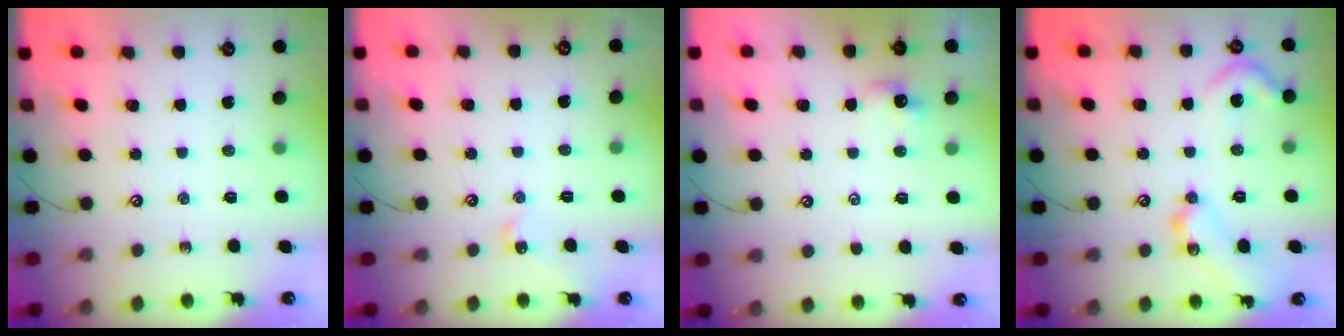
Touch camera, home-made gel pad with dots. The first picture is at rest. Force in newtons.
{"total": 2.9, "press": 2.8, "slide": 0.5}
{"total": 3.3, "press": 3.3, "slide": 0.2}
{"total": 16.1, "press": 16.1, "slide": 0.4}